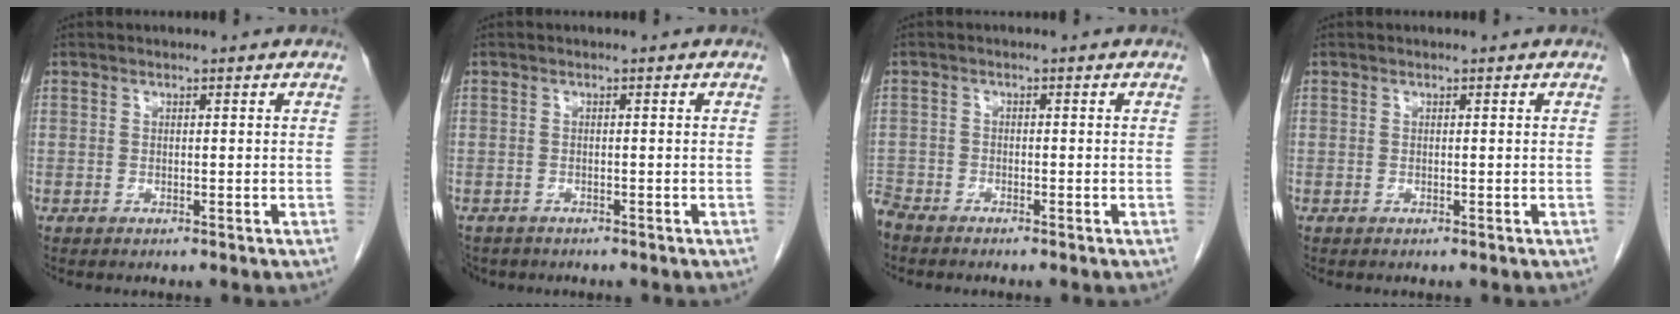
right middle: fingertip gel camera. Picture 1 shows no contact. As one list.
[{"total": 3.9, "force": [-3.1, 2.2, 0.7], "torque": [-0.011, -0.002, -0.047]}, {"total": 3.0, "force": [-2.9, 0.7, 0.4], "torque": [-0.009, -0.008, -0.057]}, {"total": 0.0}]